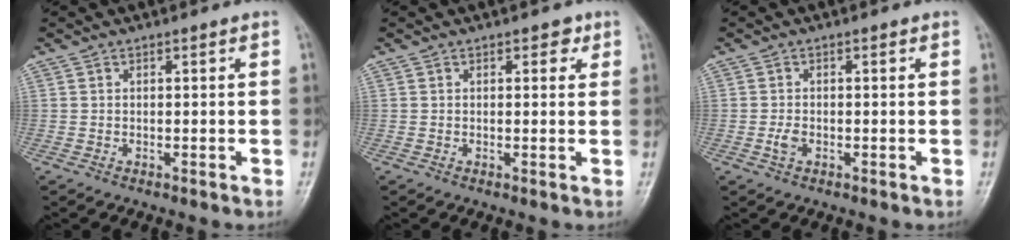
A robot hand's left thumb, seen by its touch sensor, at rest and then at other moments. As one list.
[{"total": 2.0, "force": [1.0, 1.3, 1.2], "torque": [0.002, -0.001, 0.008]}, {"total": 1.9, "force": [-0.5, 1.2, 1.4], "torque": [-0.025, 0.000, -0.013]}]